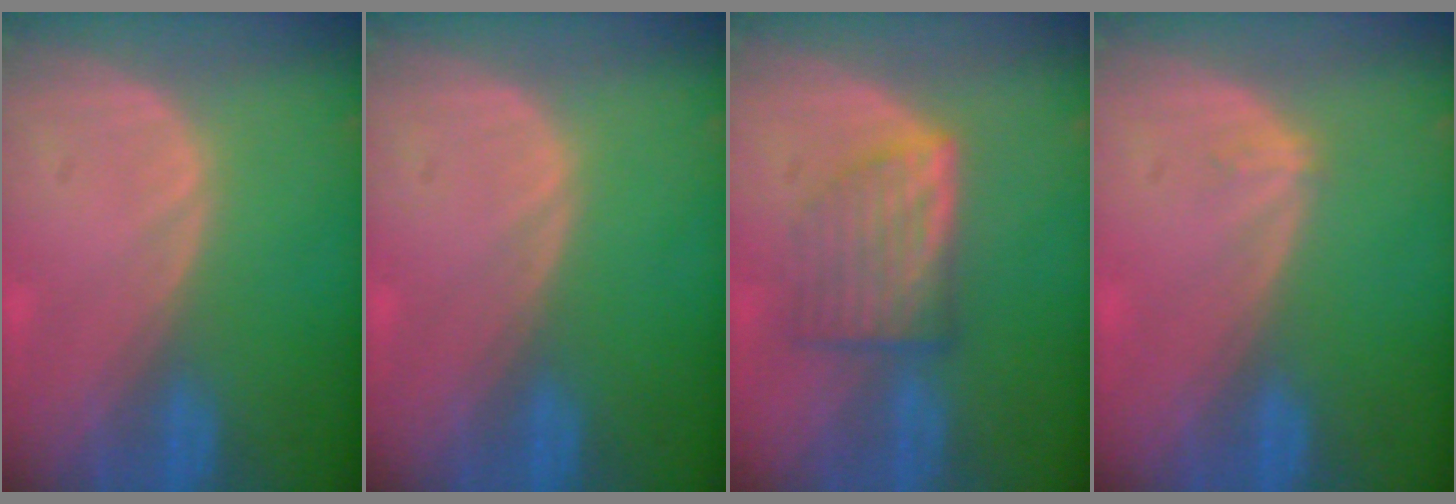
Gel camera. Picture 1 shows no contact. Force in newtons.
{"total": 0.0}
{"total": 6.6, "press": 6.1, "slide": 2.5}
{"total": 0.9, "press": 0.6, "slide": 0.6}